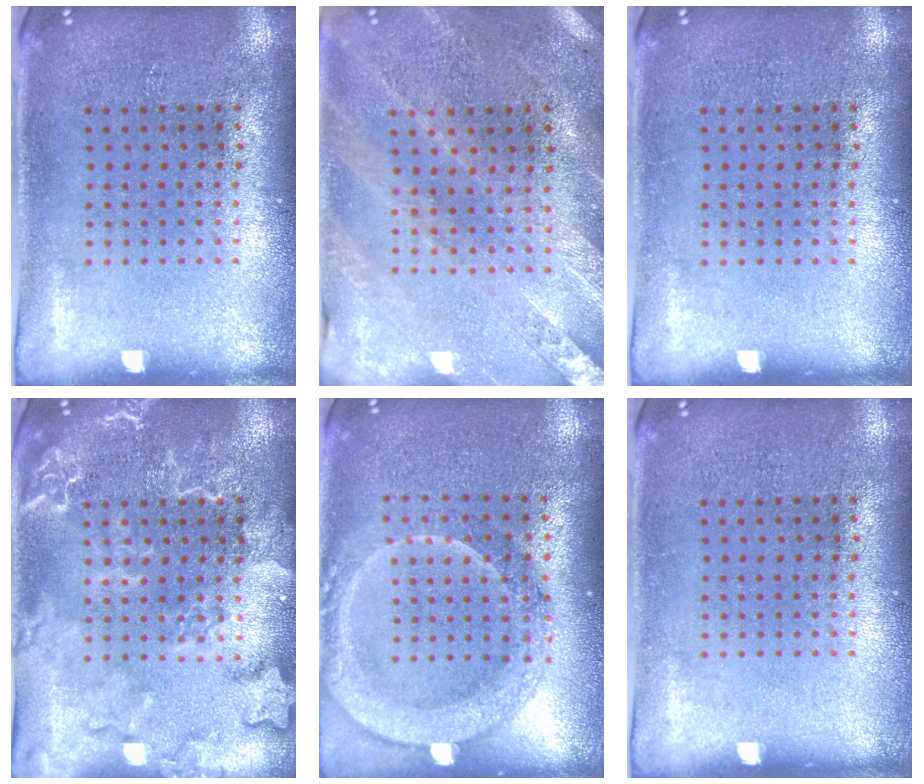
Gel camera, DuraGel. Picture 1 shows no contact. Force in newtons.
{"total": 0.6, "press": 0.6, "slide": 0.2}
{"total": 0.0}
{"total": 2.5, "press": 2.4, "slide": 0.4}
{"total": 2.0, "press": 1.9, "slide": 0.6}
{"total": 0.0}